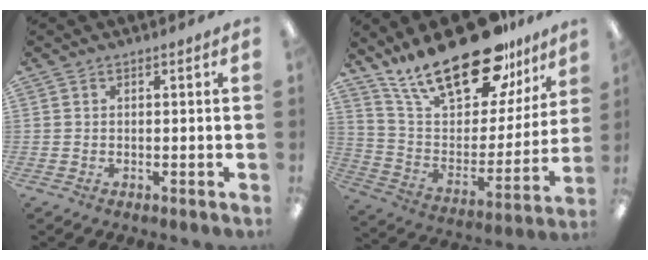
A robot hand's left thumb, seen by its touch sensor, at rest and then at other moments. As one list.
[{"total": 25.4, "force": [18.9, 9.7, 13.9], "torque": [-0.243, -0.121, 0.328]}]